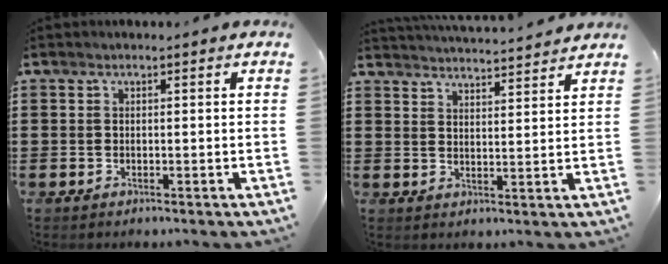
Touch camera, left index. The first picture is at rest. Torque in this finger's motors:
{"motor_torque": [2.14, 0.00, -0.11, 0.01]}